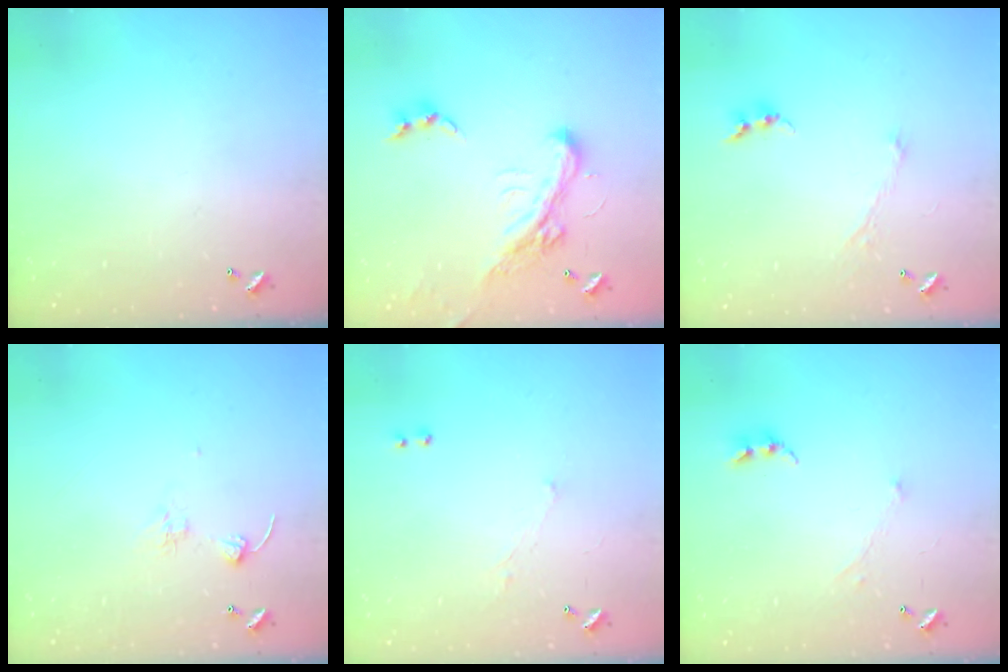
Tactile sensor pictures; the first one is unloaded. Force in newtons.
{"total": 5.5, "press": 5.3, "slide": 1.5}
{"total": 1.1, "press": 1.0, "slide": 0.6}
{"total": 1.7, "press": 1.5, "slide": 0.7}
{"total": 1.2, "press": 0.8, "slide": 0.9}
{"total": 0.7, "press": 0.0, "slide": 0.7}